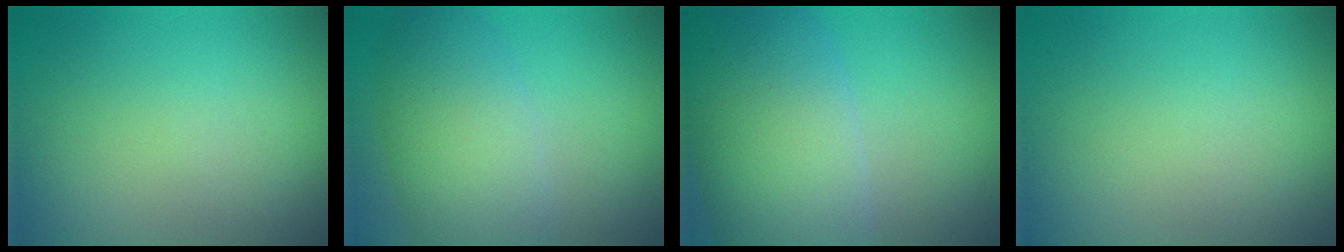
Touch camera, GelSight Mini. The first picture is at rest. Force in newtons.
{"total": 6.8, "press": 6.8, "slide": 0.2}
{"total": 11.3, "press": 11.3, "slide": 0.5}
{"total": 0.0}